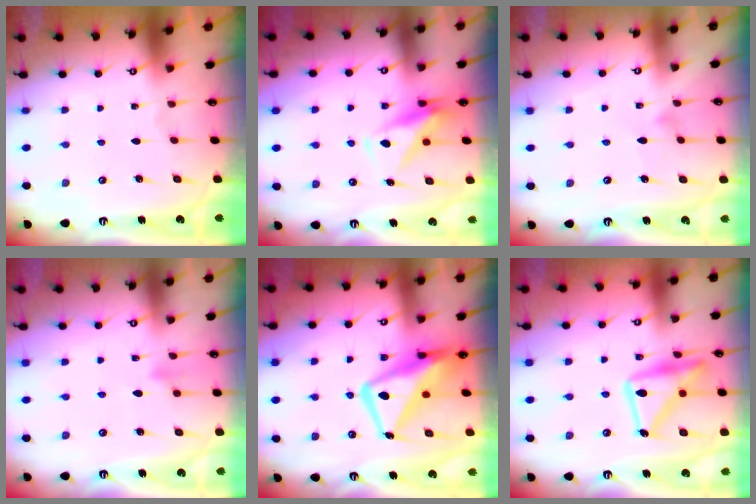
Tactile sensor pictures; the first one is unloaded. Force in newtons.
{"total": 7.5, "press": 7.4, "slide": 1.2}
{"total": 3.7, "press": 3.7, "slide": 0.2}
{"total": 7.7, "press": 7.4, "slide": 2.1}
{"total": 16.0, "press": 15.8, "slide": 2.0}
{"total": 17.9, "press": 17.8, "slide": 1.4}